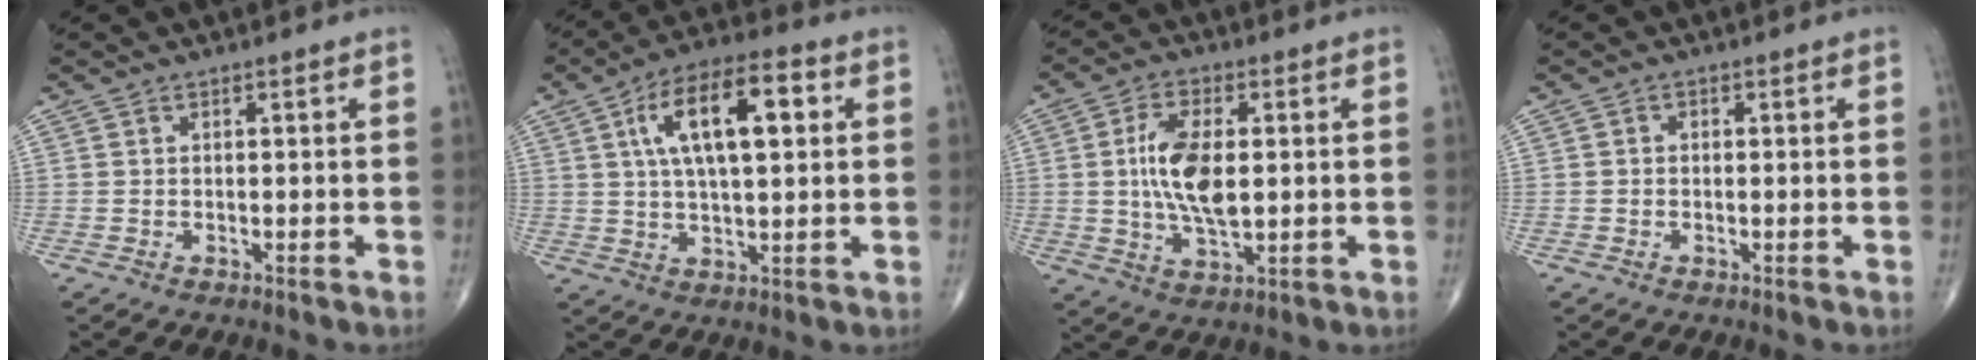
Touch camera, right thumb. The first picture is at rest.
{"total": 15.1, "force": [4.0, 6.1, 13.2], "torque": [-0.216, 0.013, 0.063]}
{"total": 11.4, "force": [0.8, 5.4, 10.0], "torque": [-0.188, -0.005, 0.016]}
{"total": 0.7, "force": [-0.1, 0.6, 0.3], "torque": [0.000, 0.002, -0.007]}